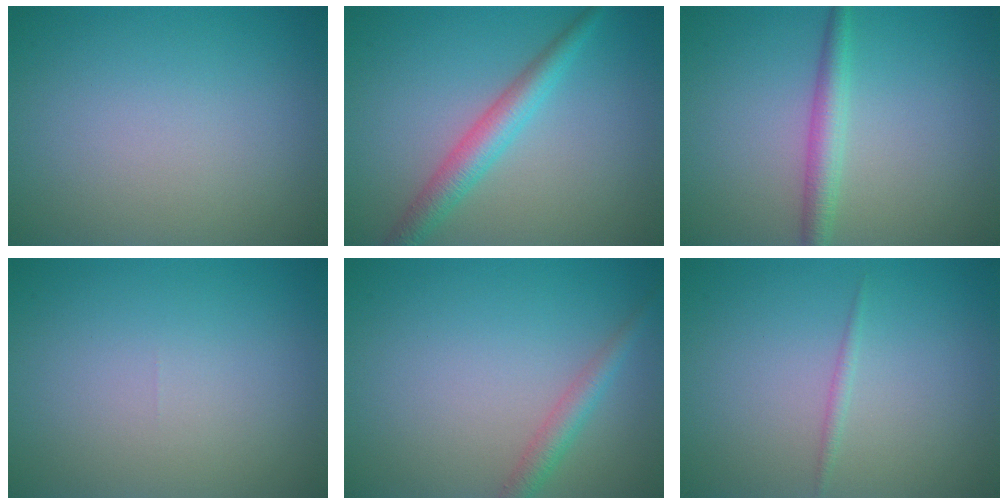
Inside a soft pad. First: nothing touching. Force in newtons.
{"total": 3.5, "press": 3.5, "slide": 0.1}
{"total": 2.5, "press": 2.5, "slide": 0.1}
{"total": 0.0}
{"total": 2.1, "press": 2.1, "slide": 0.0}
{"total": 0.7, "press": 0.7, "slide": 0.0}